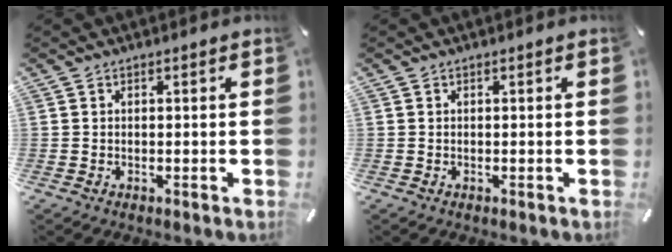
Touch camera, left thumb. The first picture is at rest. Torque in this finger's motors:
{"motor_torque": [0.02, 0.02, -0.02, -0.01, 0.00]}